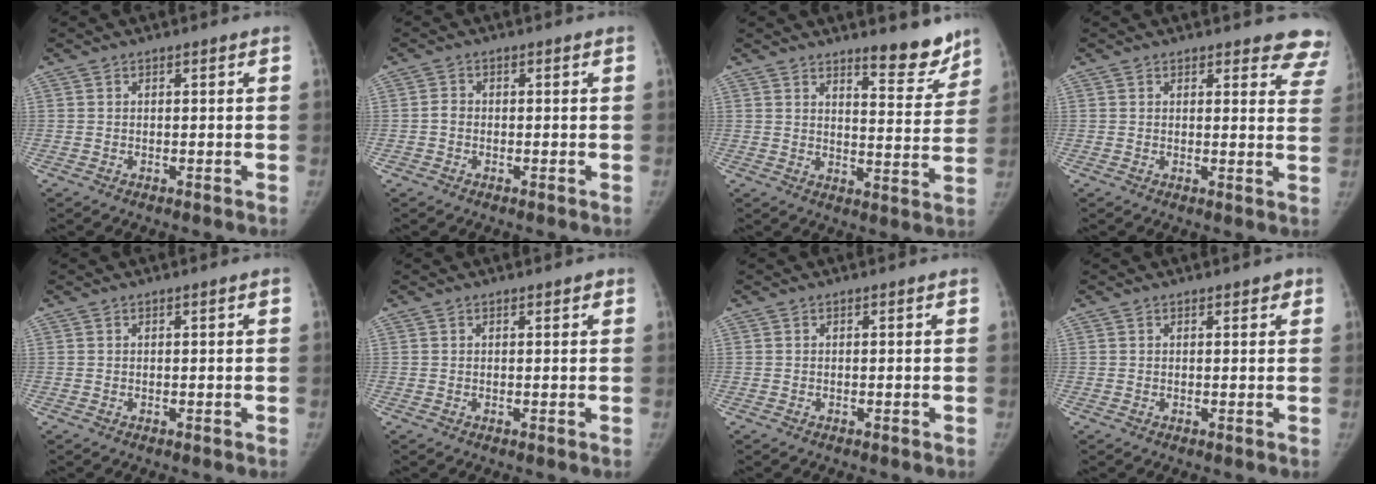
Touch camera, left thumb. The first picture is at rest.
{"total": 1.6, "force": [-0.6, 1.4, 0.4], "torque": [-0.001, 0.005, -0.014]}
{"total": 8.8, "force": [7.2, 2.4, 4.5], "torque": [-0.025, -0.059, 0.104]}
{"total": 8.5, "force": [7.9, 2.9, 1.6], "torque": [0.036, -0.042, 0.053]}
{"total": 0.6, "force": [0.2, 0.0, 0.6], "torque": [-0.011, 0.002, 0.003]}
{"total": 0.8, "force": [0.6, 0.4, 0.4], "torque": [-0.001, -0.001, 0.006]}
{"total": 0.0}
{"total": 1.5, "force": [1.0, 0.8, 0.8], "torque": [0.002, -0.002, 0.010]}